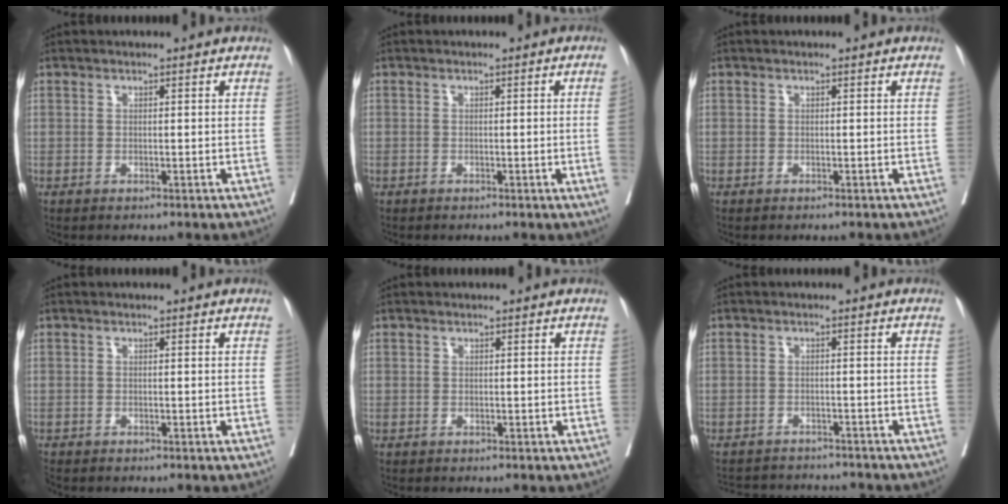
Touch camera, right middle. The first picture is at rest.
{"total": 1.8, "force": [-0.4, -0.6, 1.6], "torque": [-0.018, -0.001, -0.007]}
{"total": 1.1, "force": [-1.0, 0.1, 0.4], "torque": [-0.004, -0.001, -0.016]}
{"total": 1.1, "force": [-1.0, 0.3, 0.1], "torque": [-0.008, -0.004, -0.021]}
{"total": 0.0}
{"total": 10.3, "force": [-9.9, 2.1, 2.2], "torque": [-0.042, 0.008, -0.128]}